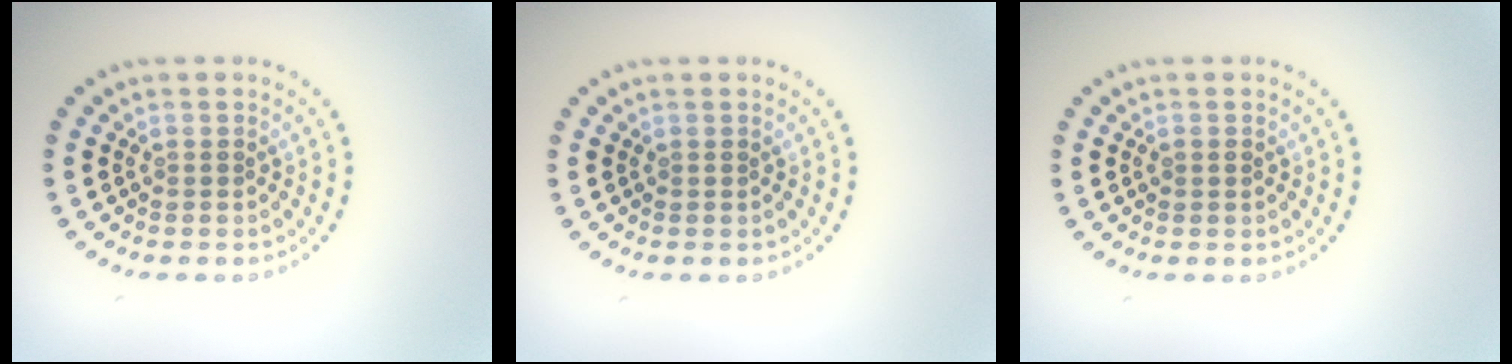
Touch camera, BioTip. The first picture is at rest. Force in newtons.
{"total": 0.0}
{"total": 0.7, "press": 0.7, "slide": 0.1}